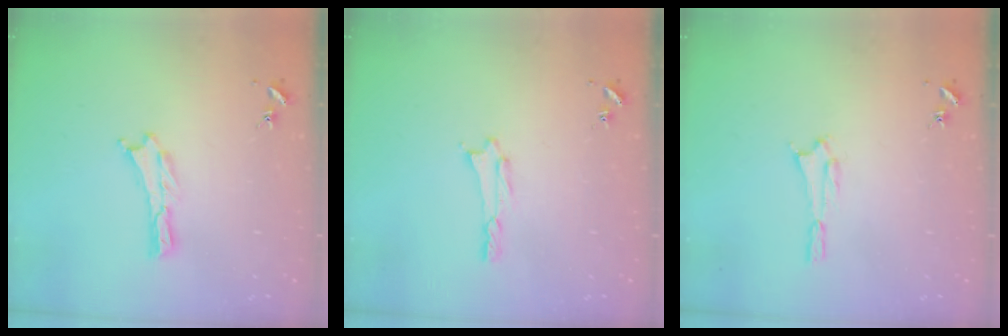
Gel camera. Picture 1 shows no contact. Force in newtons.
{"total": 0.8, "press": 0.8, "slide": 0.1}
{"total": 1.6, "press": 1.6, "slide": 0.1}